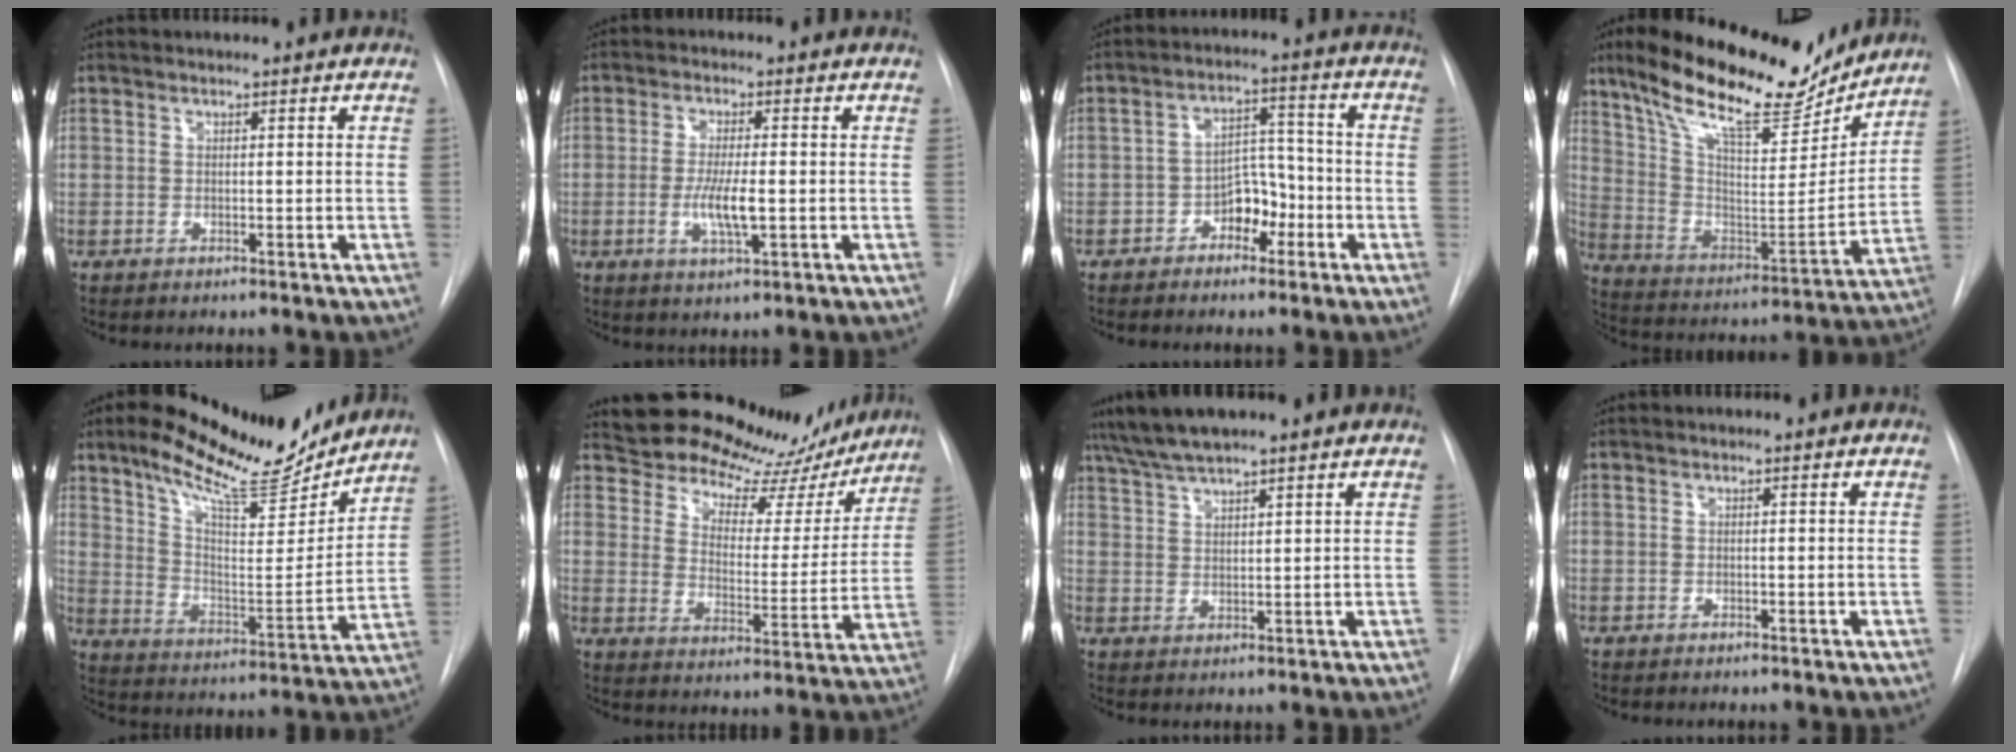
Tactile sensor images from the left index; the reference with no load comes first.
{"total": 5.5, "force": [-1.2, 0.9, 5.3], "torque": [-0.107, -0.014, -0.021]}
{"total": 5.9, "force": [-3.2, 3.4, 3.6], "torque": [-0.053, 0.019, -0.056]}
{"total": 22.8, "force": [17.9, 6.3, 12.7], "torque": [-0.219, -0.008, 0.291]}
{"total": 18.0, "force": [14.9, 3.7, 9.3], "torque": [-0.152, -0.016, 0.238]}
{"total": 20.0, "force": [17.8, 7.7, 5.1], "torque": [-0.064, -0.019, 0.222]}
{"total": 6.3, "force": [5.4, 0.1, 3.3], "torque": [-0.066, 0.032, 0.102]}
{"total": 0.0}